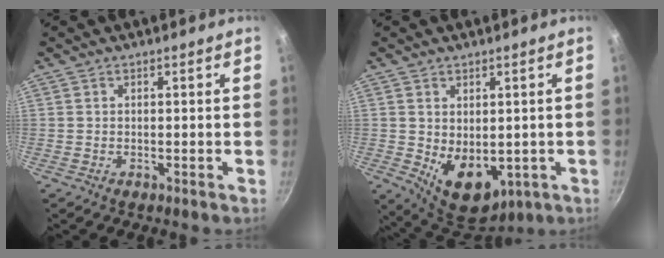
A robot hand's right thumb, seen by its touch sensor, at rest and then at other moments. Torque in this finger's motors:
{"motor_torque": [-0.43, 0.95, 0.53, 0.61, 0.08]}